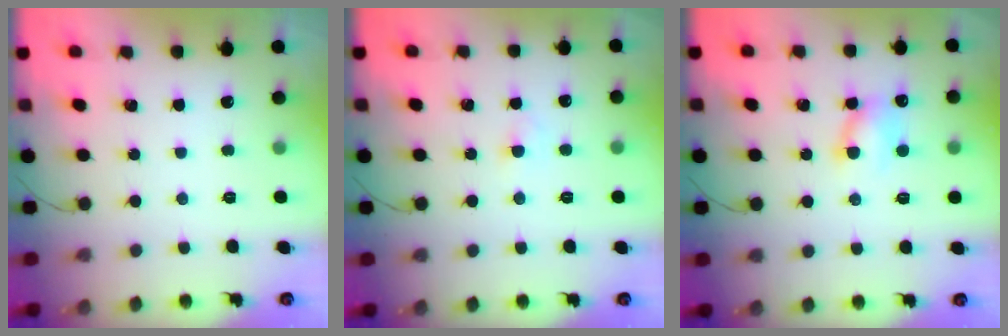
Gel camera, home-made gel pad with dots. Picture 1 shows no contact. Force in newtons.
{"total": 2.6, "press": 2.4, "slide": 0.9}
{"total": 6.5, "press": 6.4, "slide": 0.9}